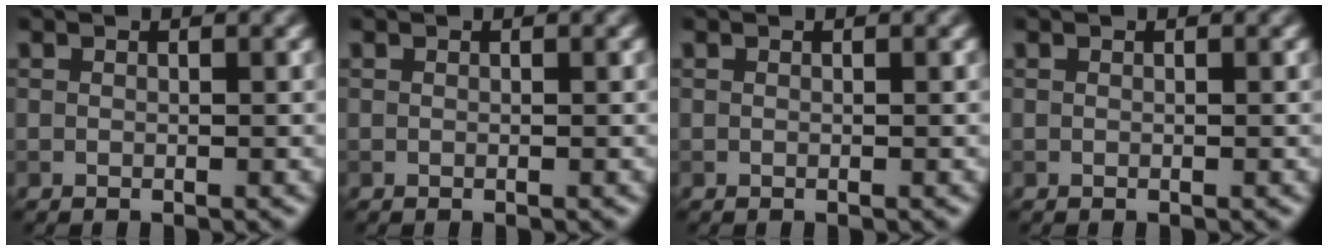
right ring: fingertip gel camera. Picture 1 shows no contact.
{"total": 0.0}
{"total": 0.0}
{"total": 0.0}